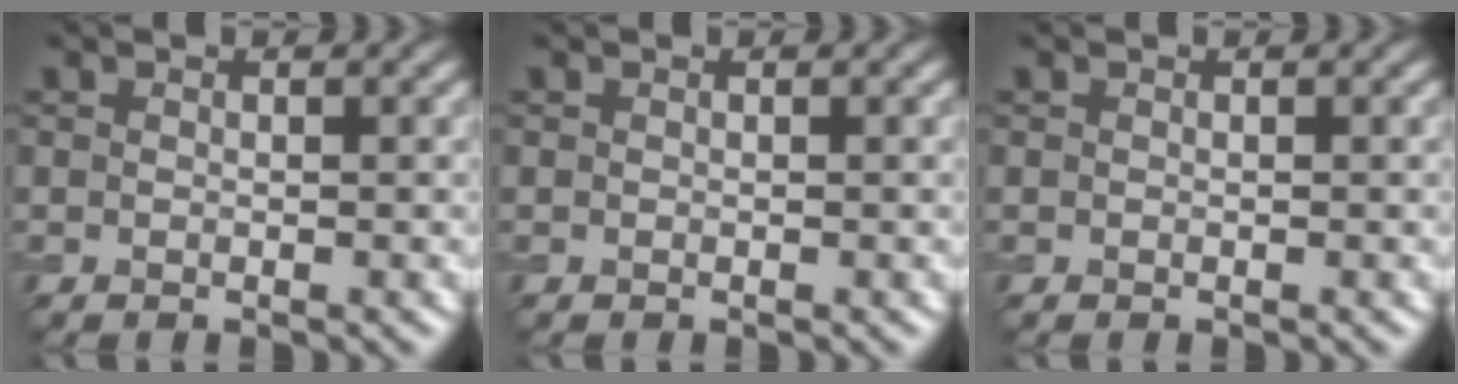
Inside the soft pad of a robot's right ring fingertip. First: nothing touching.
{"total": 0.0}
{"total": 0.0}